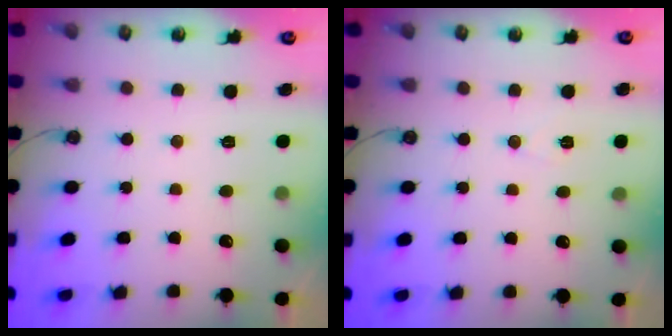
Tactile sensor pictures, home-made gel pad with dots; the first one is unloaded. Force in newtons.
{"total": 5.7, "press": 3.6, "slide": 4.4}